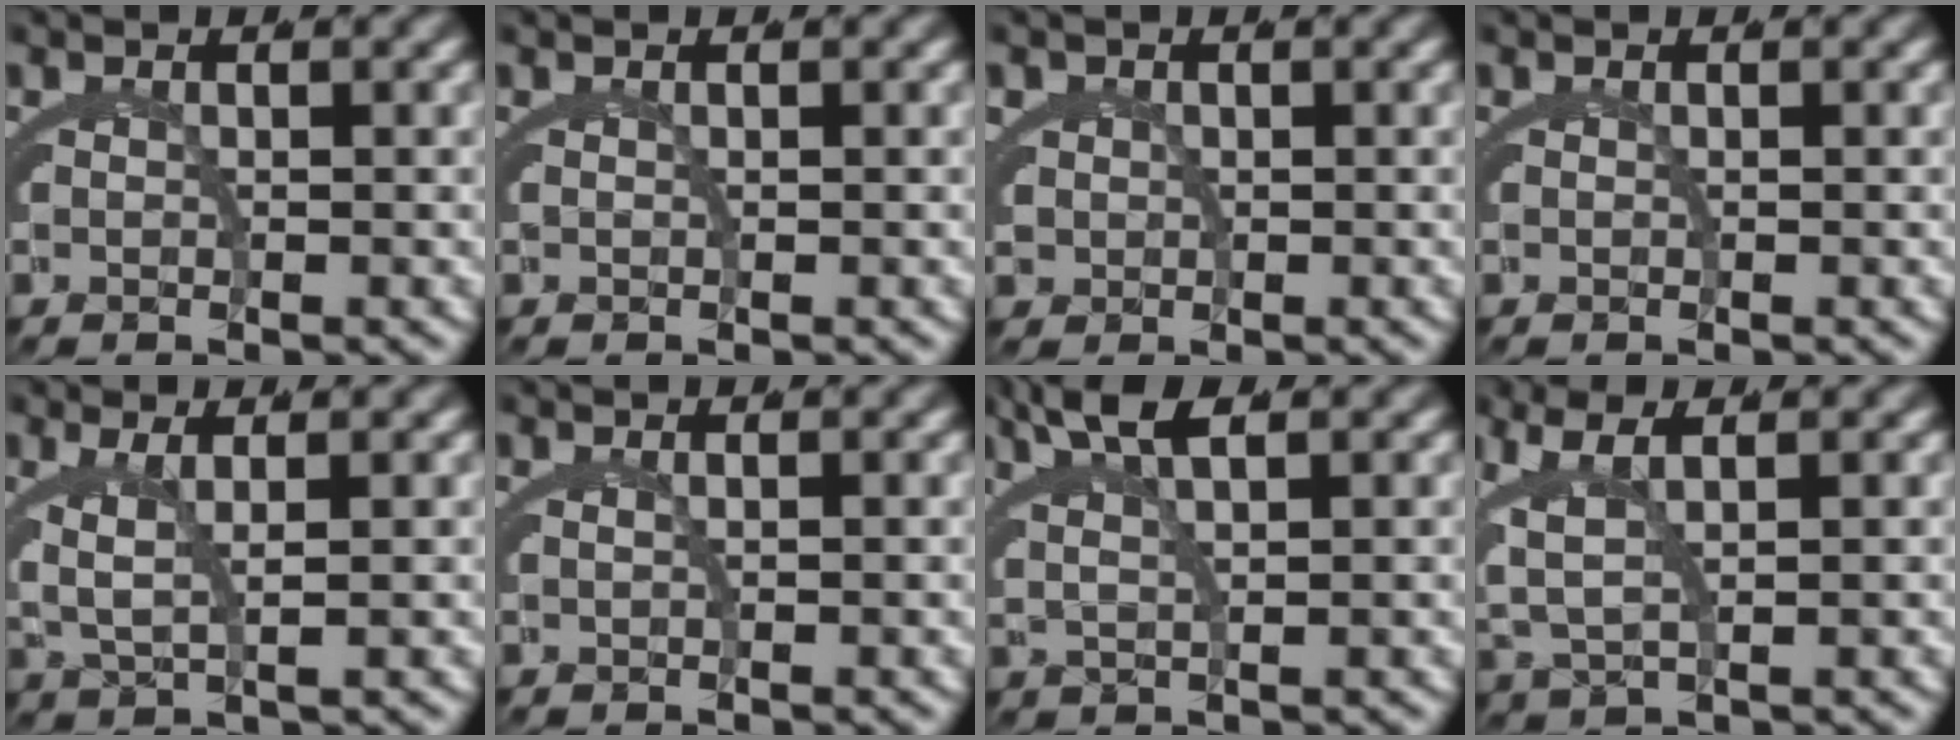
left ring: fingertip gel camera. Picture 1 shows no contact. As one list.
[{"total": 0.0}, {"total": 2.9, "force": [0.1, 2.7, 1.1], "torque": [-0.039, -0.015, 0.008]}, {"total": 0.0}, {"total": 3.3, "force": [0.7, 0.9, 3.1], "torque": [-0.067, -0.008, 0.019]}, {"total": 0.8, "force": [0.2, -0.7, 0.4], "torque": [-0.001, 0.003, 0.004]}, {"total": 4.7, "force": [2.9, 1.0, 3.6], "torque": [-0.068, 0.009, 0.050]}, {"total": 5.0, "force": [1.5, 2.4, 4.1], "torque": [-0.101, -0.003, 0.031]}]